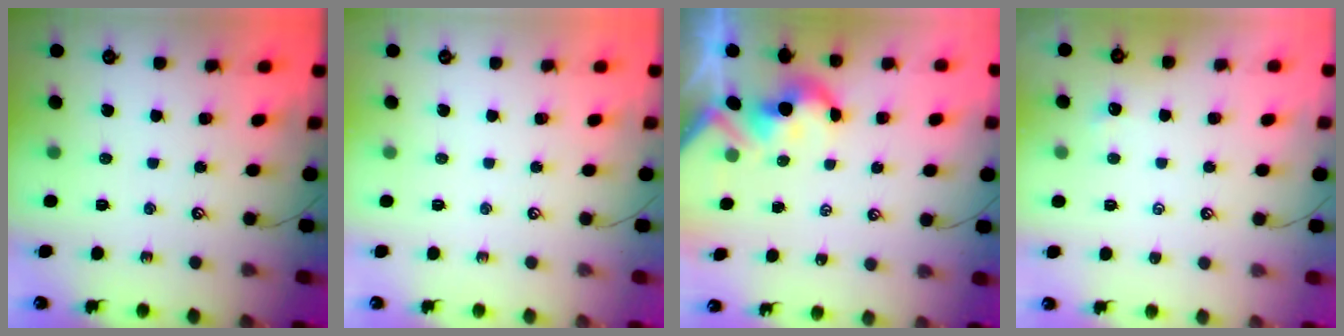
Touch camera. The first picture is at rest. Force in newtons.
{"total": 0.0}
{"total": 3.8, "press": 3.8, "slide": 0.6}
{"total": 0.0}